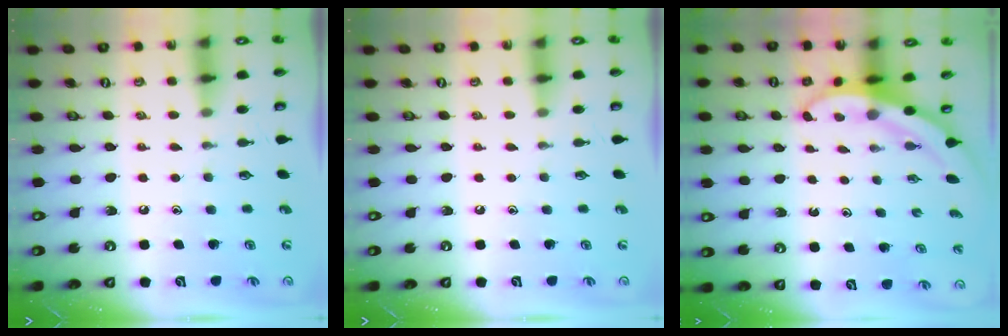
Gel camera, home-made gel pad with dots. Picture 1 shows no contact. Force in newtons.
{"total": 0.0}
{"total": 3.4, "press": 3.4, "slide": 0.1}